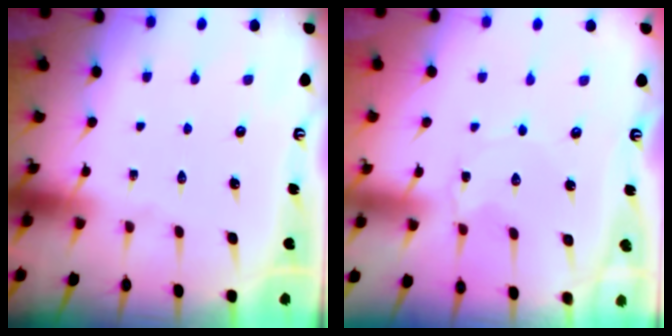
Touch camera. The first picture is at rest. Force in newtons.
{"total": 0.8, "press": 0.8, "slide": 0.1}